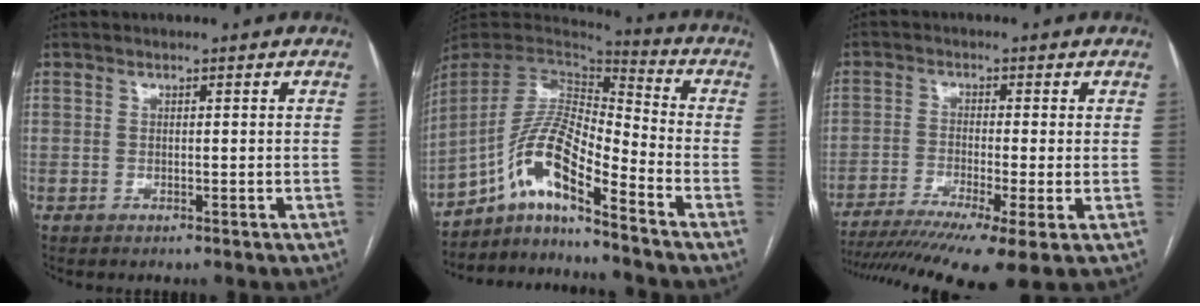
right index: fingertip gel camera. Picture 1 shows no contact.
{"total": 13.4, "force": [-8.1, 2.0, 10.4], "torque": [-0.208, 0.016, -0.144]}
{"total": 15.1, "force": [-10.5, 0.7, 10.9], "torque": [-0.182, -0.027, -0.168]}